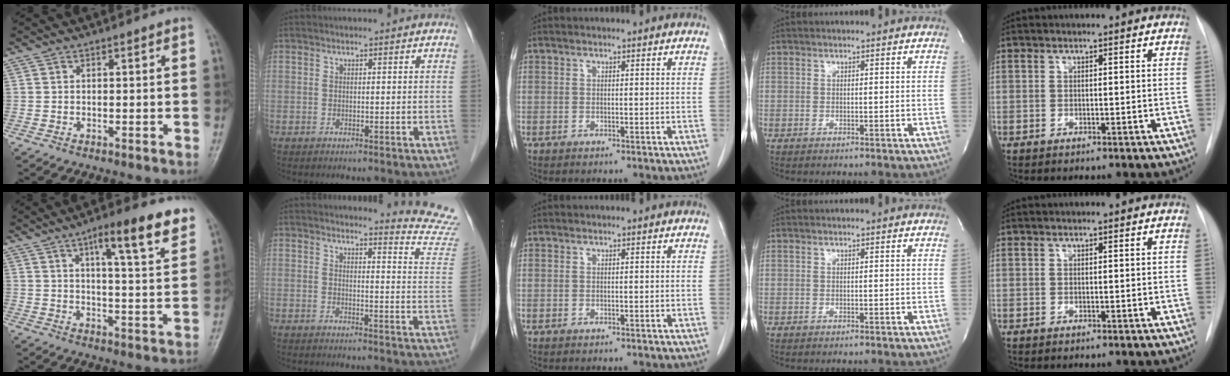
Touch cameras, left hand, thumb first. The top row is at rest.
{"thumb": {"total": 10.6, "force": [6.8, 2.0, 7.9], "torque": [-0.092, -0.037, 0.093]}, "index": {"total": 10.1, "force": [10.0, -1.1, -0.6], "torque": [0.008, -0.121, 0.086]}}